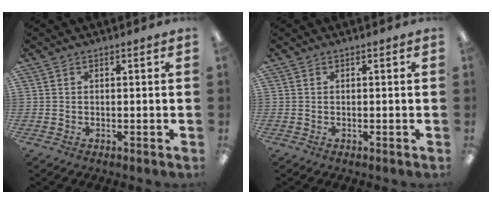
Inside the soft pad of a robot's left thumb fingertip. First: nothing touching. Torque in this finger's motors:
{"motor_torque": [0.00, 0.00, 0.05, -0.05, 0.00]}